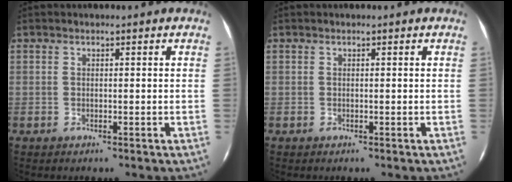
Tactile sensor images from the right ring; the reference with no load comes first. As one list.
[{"total": 0.0}]